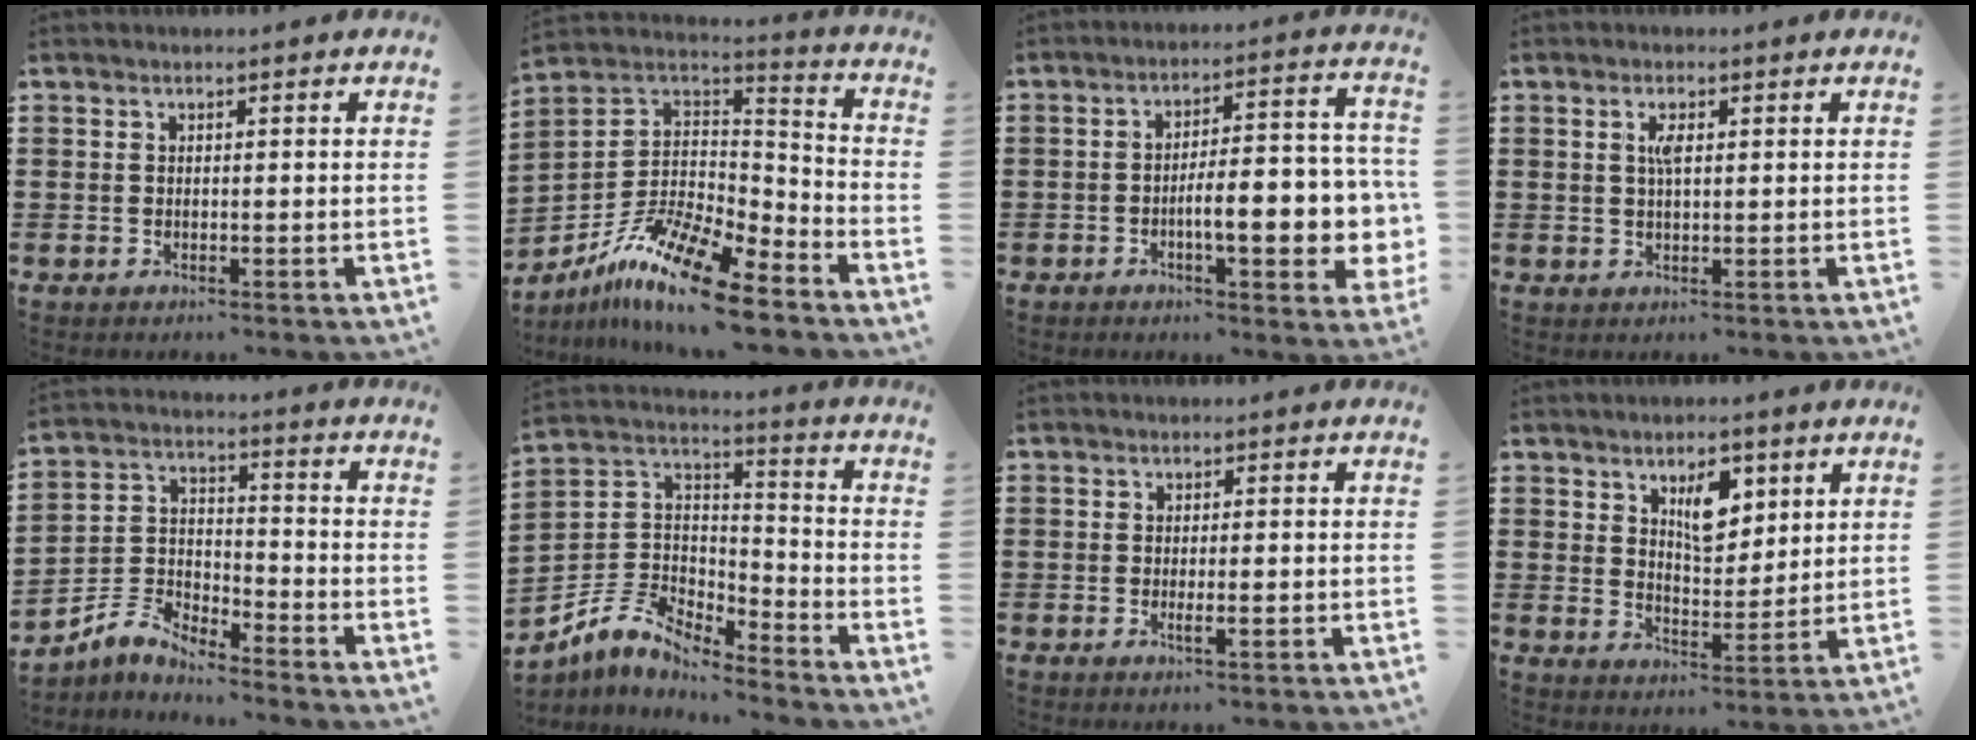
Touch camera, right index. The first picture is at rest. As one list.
[{"total": 13.5, "force": [-9.8, 2.8, 8.9], "torque": [-0.183, 0.018, -0.191]}, {"total": 10.8, "force": [-2.6, 3.4, 9.9], "torque": [-0.139, -0.010, -0.048]}, {"total": 2.4, "force": [0.6, 0.8, 2.2], "torque": [-0.045, 0.005, 0.009]}, {"total": 4.8, "force": [-4.4, 1.4, 1.1], "torque": [-0.046, -0.007, -0.098]}, {"total": 6.8, "force": [-5.8, 2.9, 1.8], "torque": [-0.070, -0.004, -0.123]}, {"total": 2.2, "force": [-0.7, 0.4, 2.1], "torque": [-0.041, -0.005, -0.014]}, {"total": 6.5, "force": [3.4, 3.4, 4.5], "torque": [-0.067, -0.001, 0.054]}]